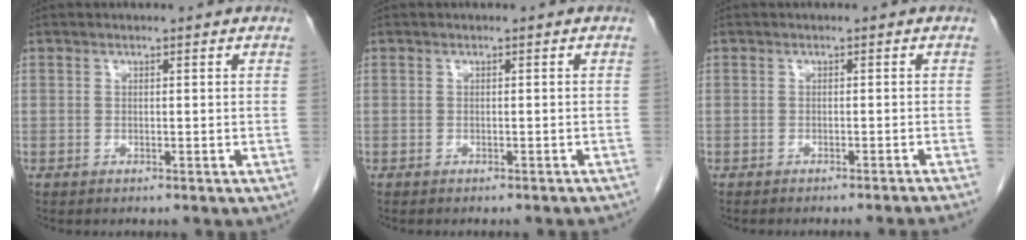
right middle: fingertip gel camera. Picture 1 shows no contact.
{"total": 5.0, "force": [-4.6, 0.7, 1.8], "torque": [-0.022, -0.011, -0.049]}
{"total": 6.7, "force": [-6.2, -1.5, 2.1], "torque": [-0.006, -0.019, -0.073]}